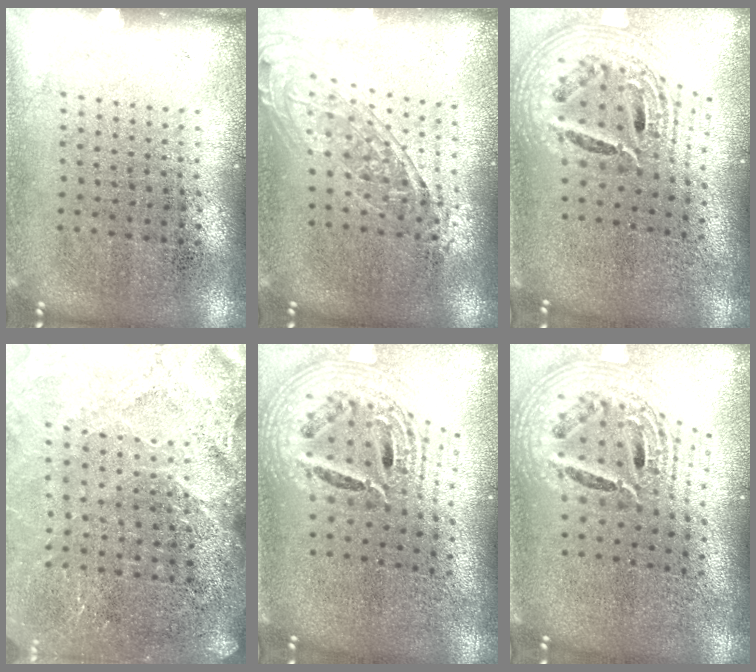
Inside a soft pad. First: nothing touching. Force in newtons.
{"total": 1.6, "press": 1.2, "slide": 1.0}
{"total": 2.5, "press": 1.8, "slide": 1.8}
{"total": 3.7, "press": 3.2, "slide": 1.9}
{"total": 2.5, "press": 1.8, "slide": 1.8}
{"total": 2.3, "press": 1.7, "slide": 1.7}